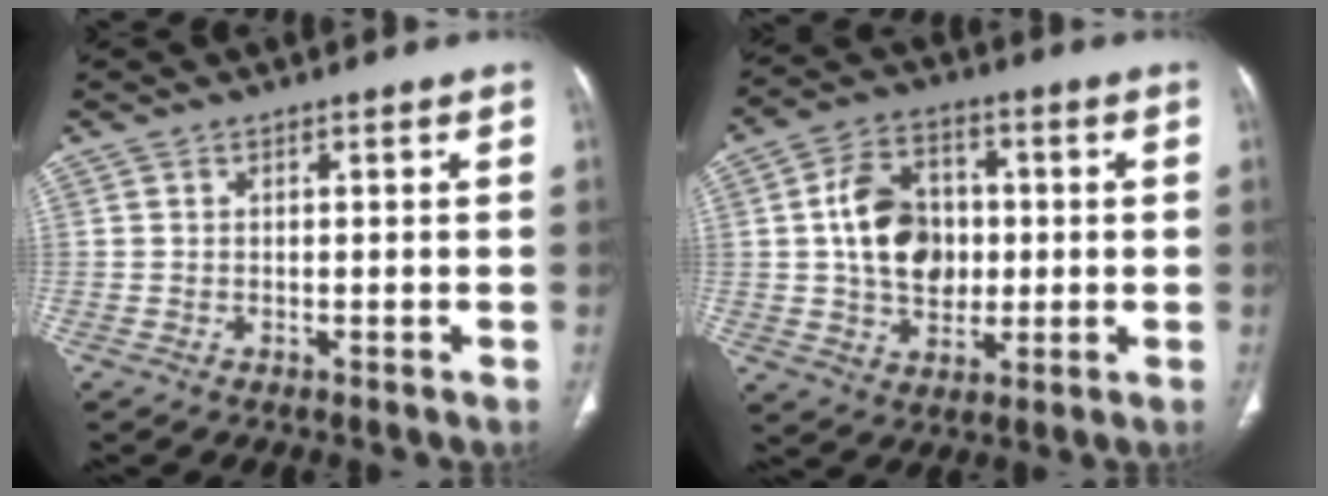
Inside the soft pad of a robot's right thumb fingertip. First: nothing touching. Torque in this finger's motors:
{"motor_torque": [-0.49, 0.97, 1.38, -0.12, 0.33]}